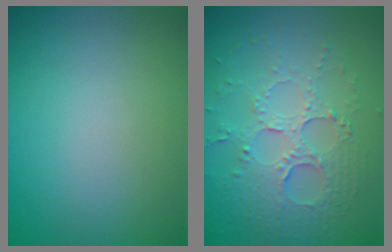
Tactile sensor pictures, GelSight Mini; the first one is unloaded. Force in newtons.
{"total": 5.5, "press": 3.8, "slide": 4.0}